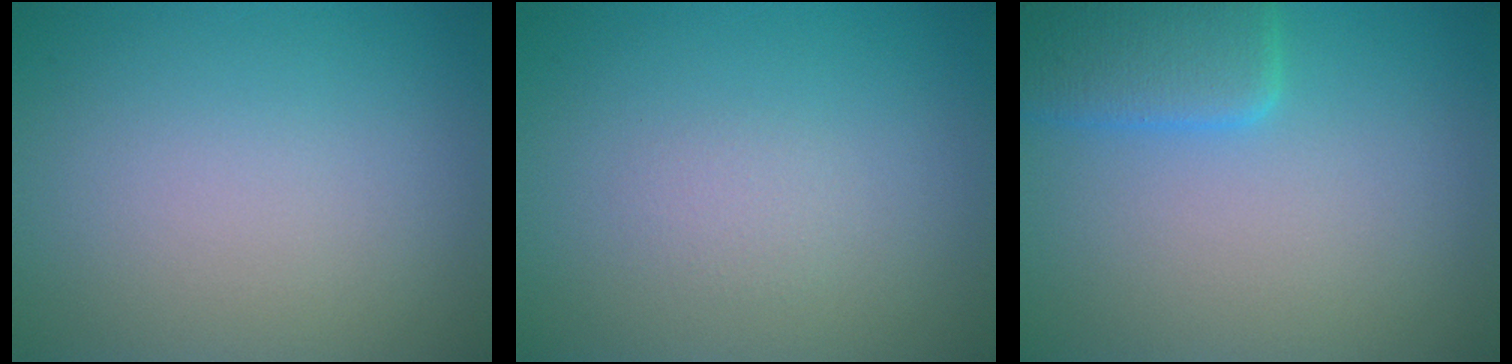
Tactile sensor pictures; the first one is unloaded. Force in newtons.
{"total": 0.9, "press": 0.8, "slide": 0.1}
{"total": 4.2, "press": 4.2, "slide": 0.1}